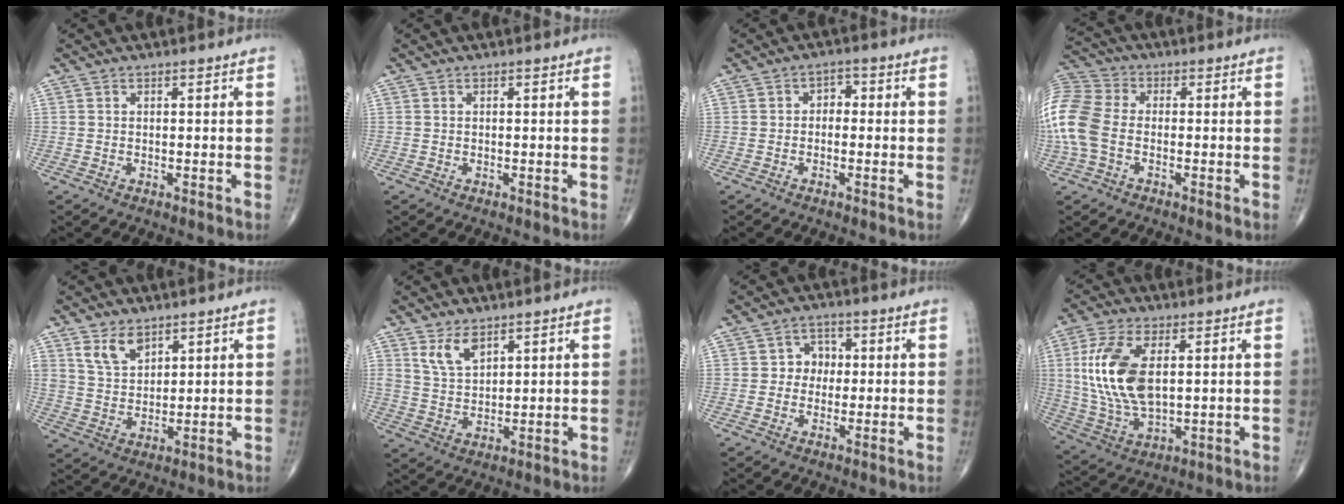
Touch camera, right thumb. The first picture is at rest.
{"total": 0.0}
{"total": 2.6, "force": [-0.3, 1.9, 1.7], "torque": [-0.005, 0.015, -0.016]}
{"total": 15.0, "force": [-2.1, 10.4, 10.5], "torque": [-0.264, 0.021, -0.044]}
{"total": 6.5, "force": [4.0, 3.9, 3.2], "torque": [-0.043, -0.027, 0.084]}
{"total": 5.6, "force": [3.4, 2.9, 3.3], "torque": [-0.050, -0.023, 0.074]}
{"total": 4.2, "force": [0.2, 3.8, 1.9], "torque": [0.005, 0.011, -0.006]}
{"total": 15.1, "force": [2.7, 7.7, 12.7], "torque": [-0.267, -0.009, 0.060]}